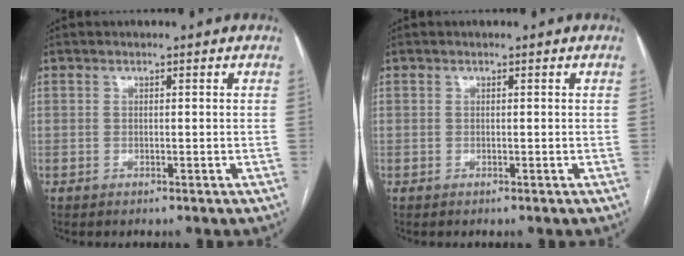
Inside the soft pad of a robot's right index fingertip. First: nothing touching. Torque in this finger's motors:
{"motor_torque": [0.00, 0.00, 0.00, 0.00]}